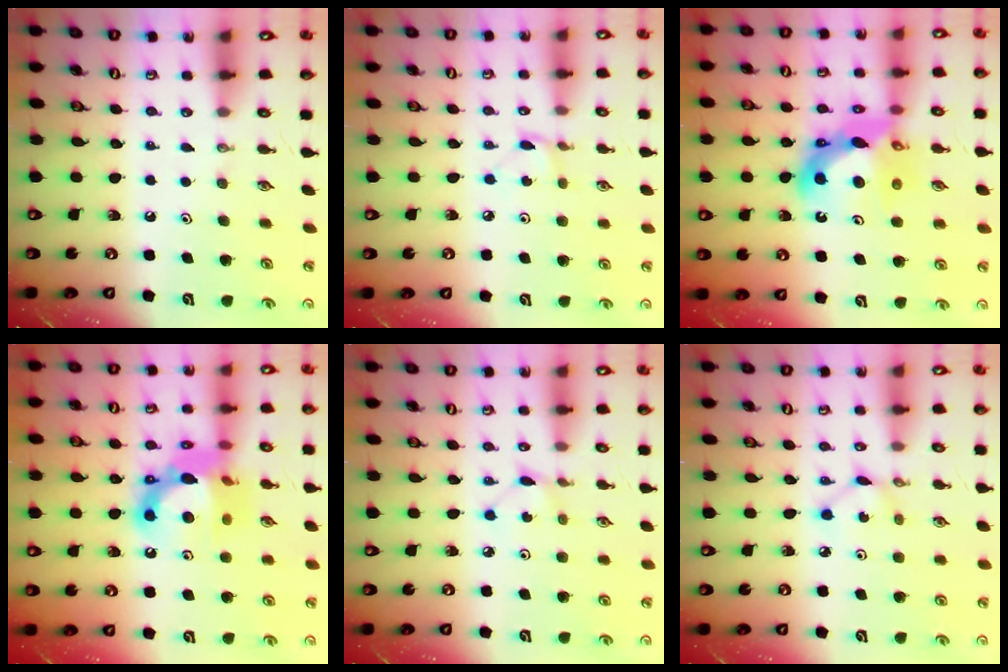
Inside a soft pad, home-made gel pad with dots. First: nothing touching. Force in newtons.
{"total": 2.0, "press": 2.0, "slide": 0.2}
{"total": 13.8, "press": 13.7, "slide": 1.5}
{"total": 15.6, "press": 15.5, "slide": 1.0}
{"total": 2.5, "press": 2.5, "slide": 0.4}
{"total": 2.4, "press": 2.4, "slide": 0.1}